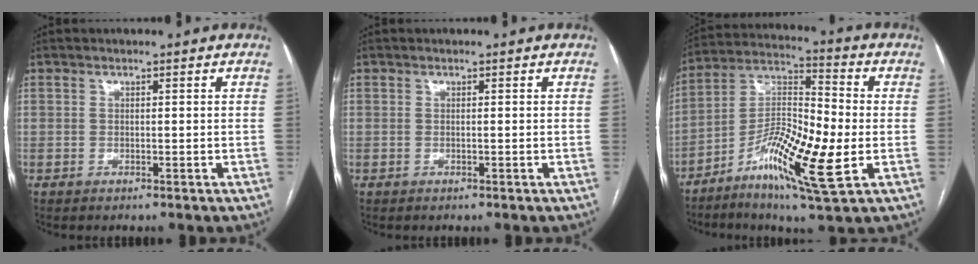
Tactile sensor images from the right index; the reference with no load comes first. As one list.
[{"total": 0.0}, {"total": 15.7, "force": [-5.0, 2.6, 14.7], "torque": [-0.280, -0.006, -0.090]}]